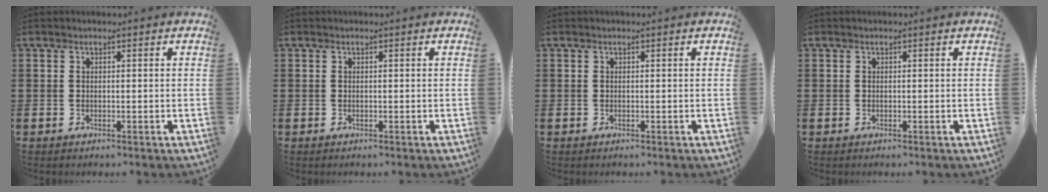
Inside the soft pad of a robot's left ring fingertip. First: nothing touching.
{"total": 0.0}
{"total": 0.0}
{"total": 0.0}